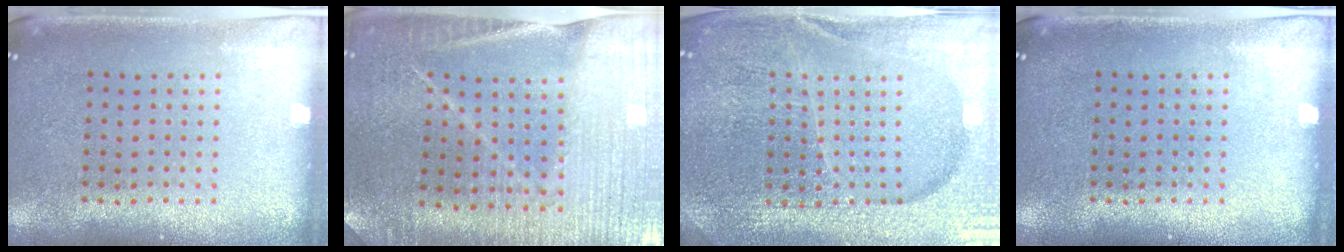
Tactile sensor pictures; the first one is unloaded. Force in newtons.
{"total": 3.0, "press": 3.0, "slide": 0.3}
{"total": 5.4, "press": 4.9, "slide": 2.3}
{"total": 0.0}